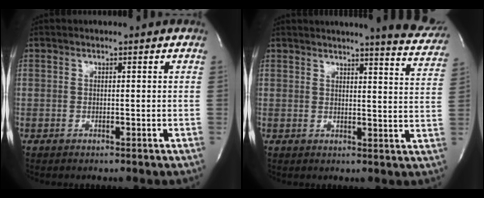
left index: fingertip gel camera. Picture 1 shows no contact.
{"total": 11.4, "force": [10.8, 0.2, 3.7], "torque": [-0.038, -0.065, 0.101]}